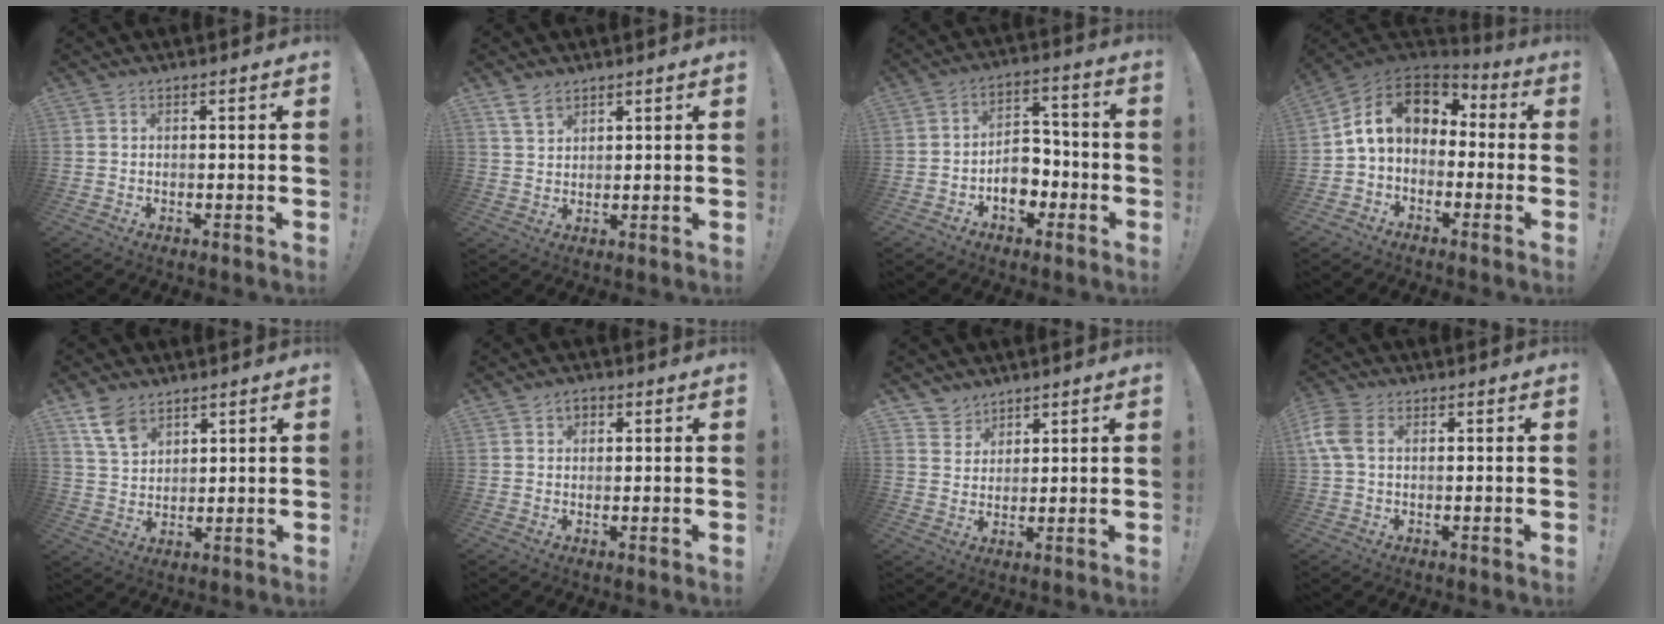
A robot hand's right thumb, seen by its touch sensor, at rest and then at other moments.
{"total": 5.0, "force": [3.7, 2.7, 2.1], "torque": [-0.043, -0.013, 0.072]}
{"total": 9.7, "force": [-3.6, 7.1, 5.6], "torque": [-0.078, 0.021, -0.060]}
{"total": 12.3, "force": [2.3, 8.4, 8.6], "torque": [-0.152, 0.012, 0.043]}
{"total": 8.8, "force": [5.7, 5.2, 4.2], "torque": [-0.076, -0.024, 0.112]}
{"total": 2.4, "force": [0.8, 1.9, 1.2], "torque": [-0.008, -0.002, 0.012]}
{"total": 4.6, "force": [3.5, 3.1, -0.1], "torque": [-0.003, -0.029, 0.067]}
{"total": 6.4, "force": [1.1, 4.2, 4.6], "torque": [-0.114, 0.008, 0.023]}